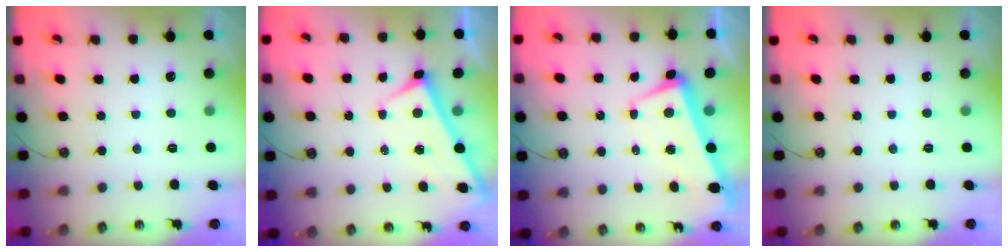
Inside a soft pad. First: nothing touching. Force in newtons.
{"total": 1.9, "press": 1.9, "slide": 0.2}
{"total": 3.0, "press": 2.1, "slide": 2.0}
{"total": 0.0}